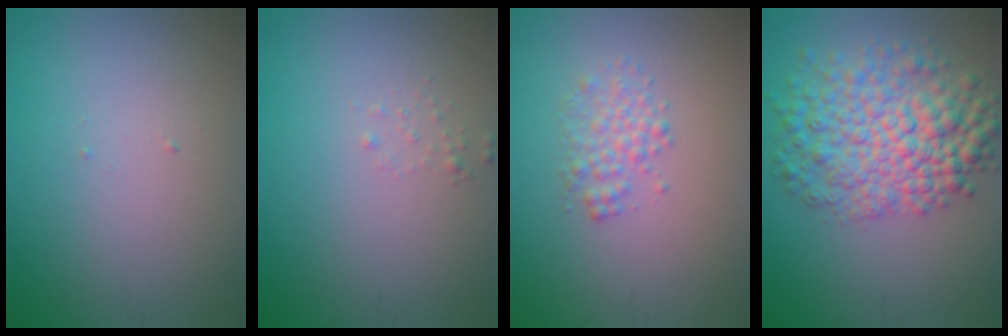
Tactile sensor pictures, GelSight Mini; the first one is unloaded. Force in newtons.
{"total": 0.6, "press": 0.6, "slide": 0.1}
{"total": 2.0, "press": 2.0, "slide": 0.1}
{"total": 7.3, "press": 7.3, "slide": 0.2}